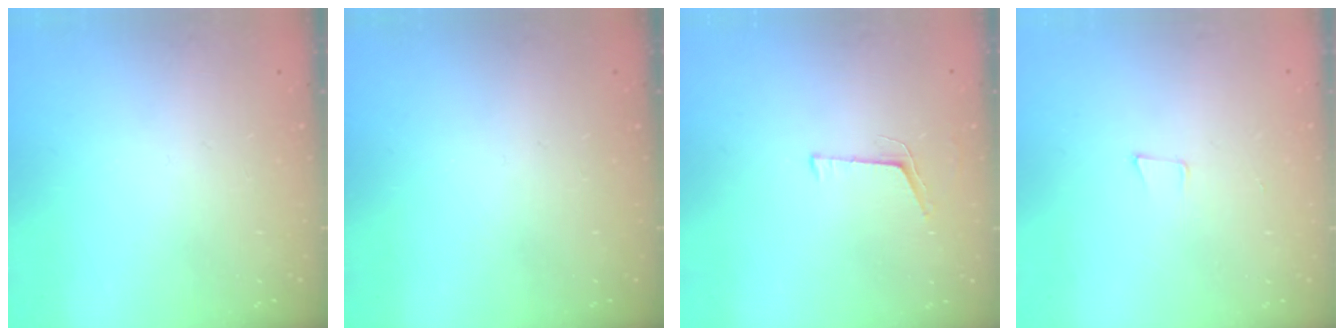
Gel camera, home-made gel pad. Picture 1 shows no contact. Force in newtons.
{"total": 0.0}
{"total": 4.2, "press": 3.5, "slide": 2.3}
{"total": 4.6, "press": 3.6, "slide": 2.9}